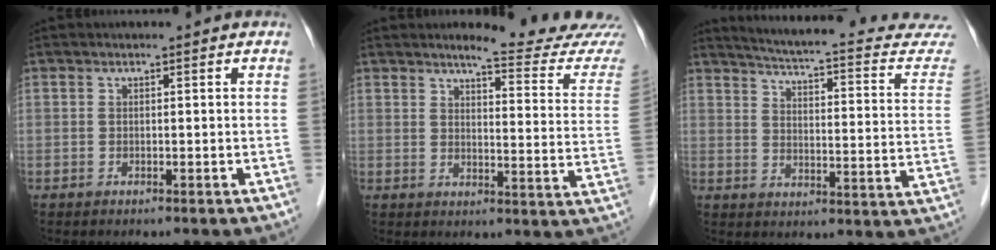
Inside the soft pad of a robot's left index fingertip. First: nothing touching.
{"total": 13.4, "force": [12.6, -0.7, 4.2], "torque": [-0.049, -0.086, 0.134]}
{"total": 21.2, "force": [19.2, 2.2, 8.6], "torque": [-0.115, -0.068, 0.220]}